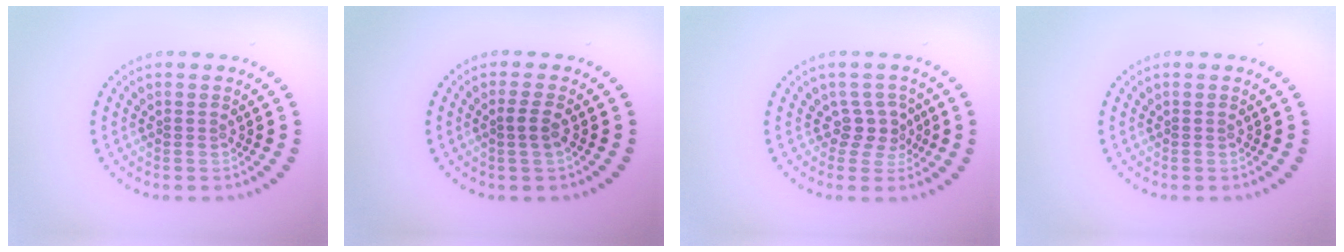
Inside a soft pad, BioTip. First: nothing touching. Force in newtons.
{"total": 1.3, "press": 1.1, "slide": 0.7}
{"total": 2.2, "press": 1.7, "slide": 1.5}
{"total": 0.0}